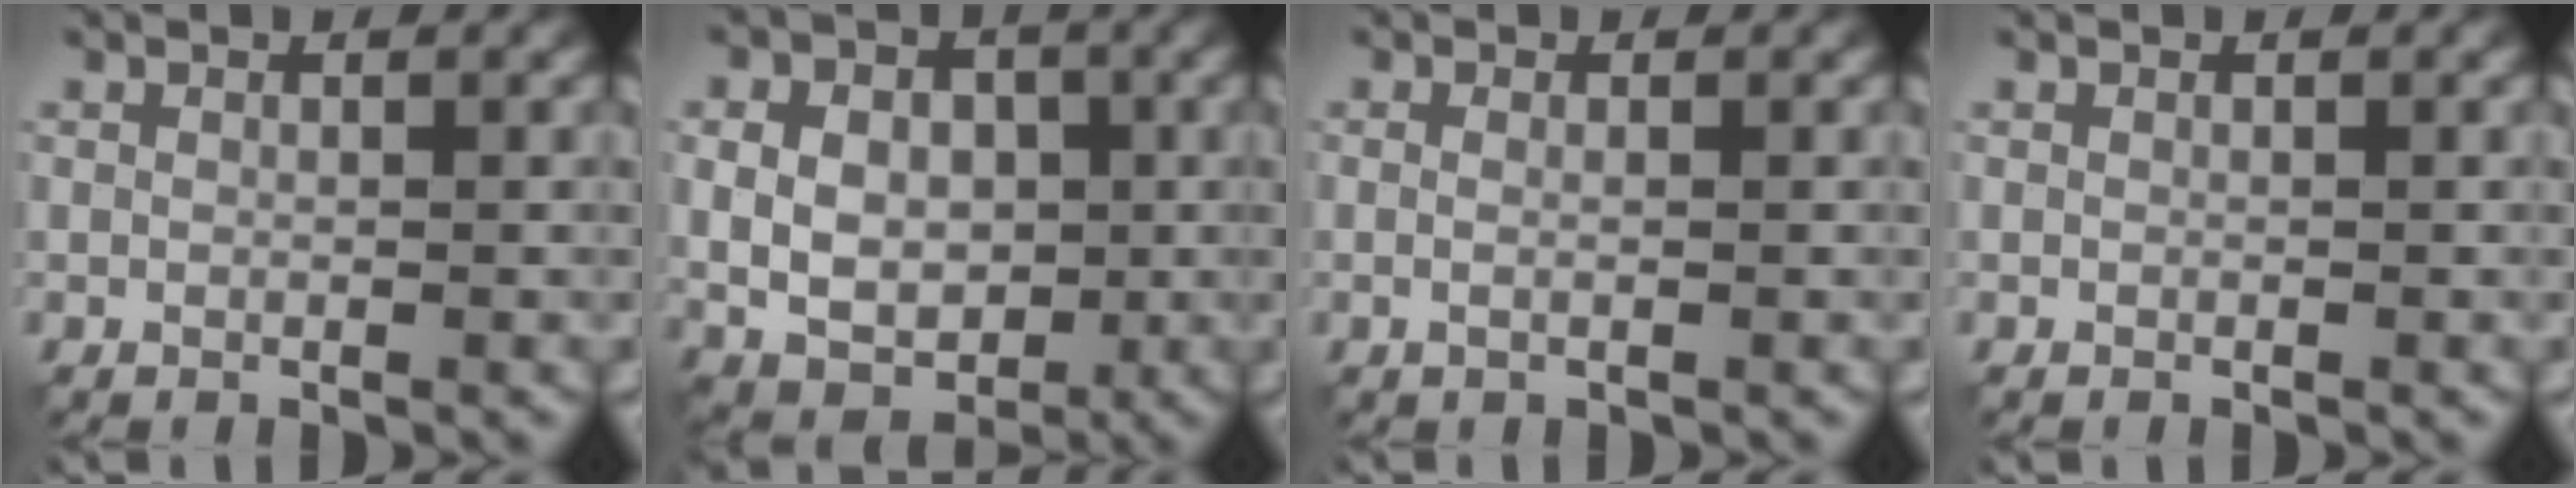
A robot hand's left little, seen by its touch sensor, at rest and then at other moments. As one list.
[{"total": 7.5, "force": [0.2, 5.8, 4.7], "torque": [-0.074, 0.002, 0.000]}, {"total": 0.8, "force": [0.0, 0.2, 0.8], "torque": [-0.018, -0.002, -0.001]}, {"total": 0.0}]